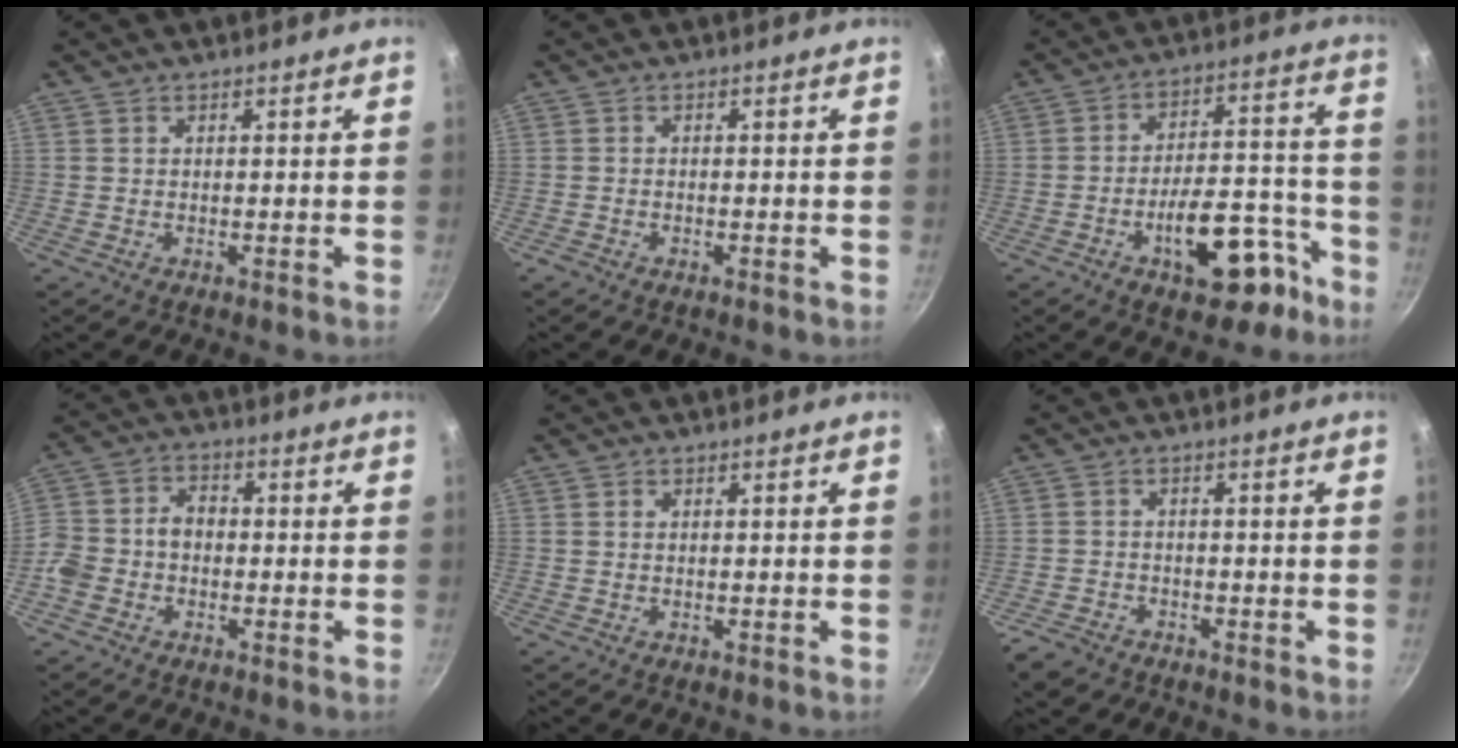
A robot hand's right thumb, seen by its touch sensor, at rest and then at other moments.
{"total": 0.9, "force": [-0.6, 0.5, 0.4], "torque": [-0.013, 0.005, -0.013]}
{"total": 13.9, "force": [-7.2, 6.7, 9.8], "torque": [-0.084, 0.066, -0.091]}
{"total": 8.3, "force": [-2.2, 6.5, 4.6], "torque": [-0.077, 0.038, -0.058]}
{"total": 0.6, "force": [0.1, 0.5, 0.3], "torque": [-0.005, 0.004, 0.001]}
{"total": 4.4, "force": [-3.2, 2.7, 1.4], "torque": [-0.032, 0.026, -0.058]}